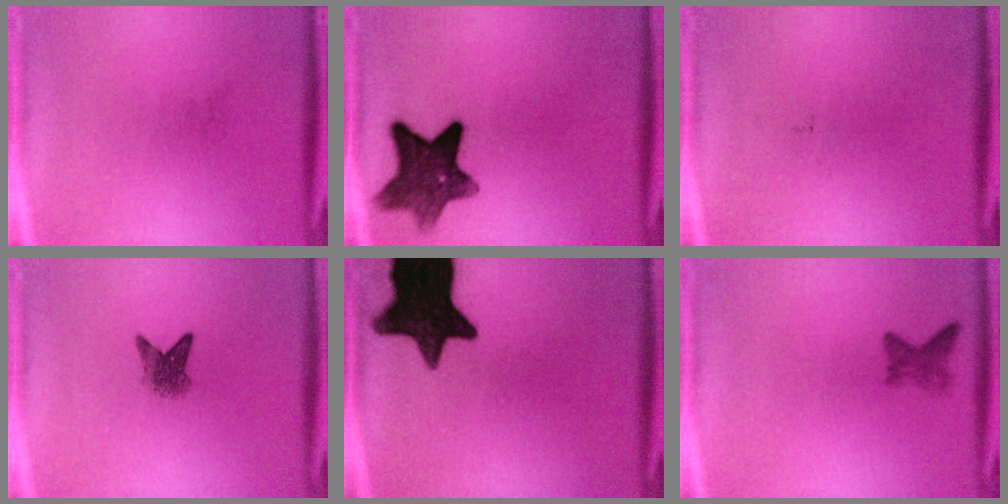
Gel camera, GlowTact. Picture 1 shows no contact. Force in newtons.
{"total": 10.1}
{"total": 0.0}
{"total": 3.1}
{"total": 16.3}
{"total": 2.0}